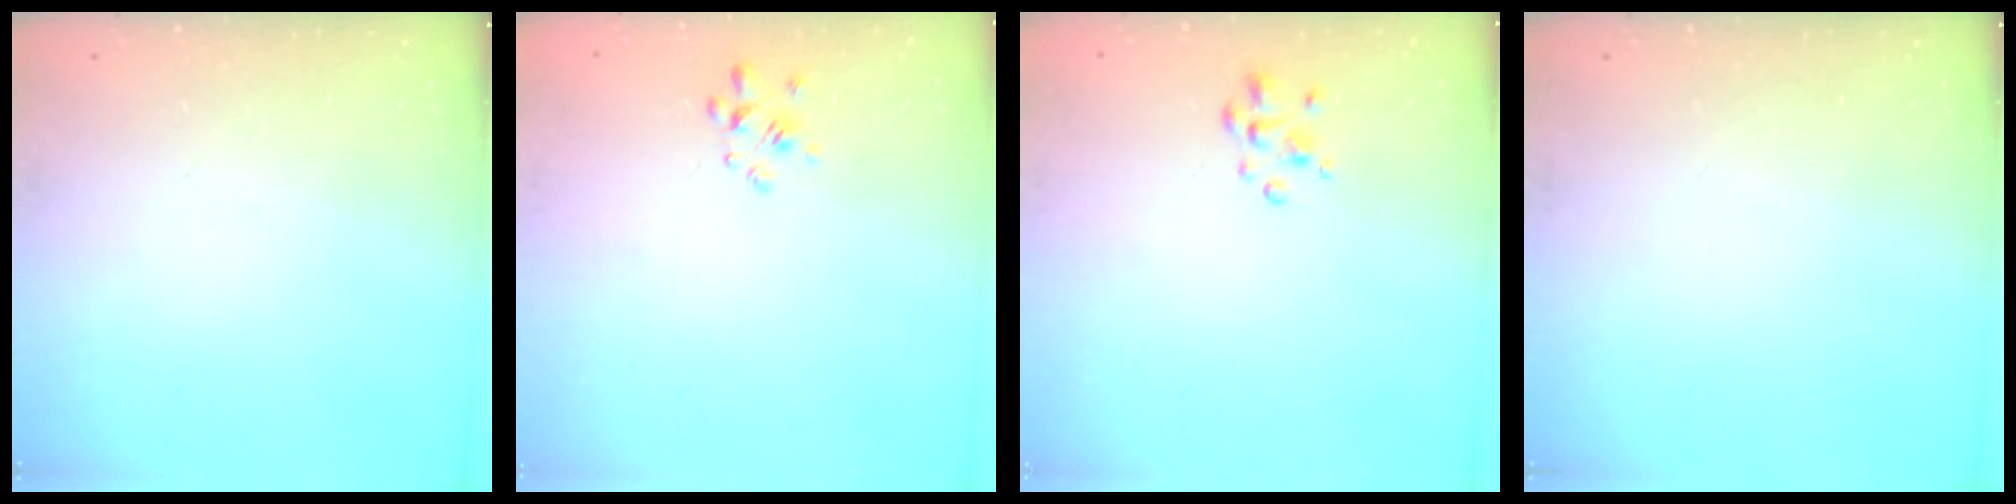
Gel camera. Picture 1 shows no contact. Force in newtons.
{"total": 2.3, "press": 2.1, "slide": 0.8}
{"total": 2.8, "press": 2.7, "slide": 0.6}
{"total": 0.0}